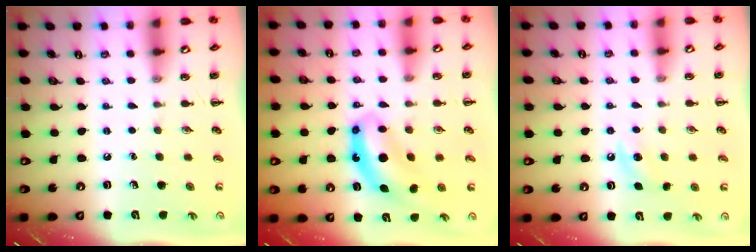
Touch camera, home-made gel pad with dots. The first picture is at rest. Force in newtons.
{"total": 9.4, "press": 9.3, "slide": 1.8}
{"total": 5.8, "press": 5.5, "slide": 1.9}